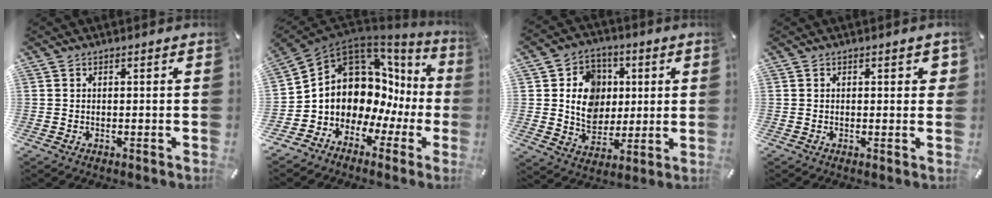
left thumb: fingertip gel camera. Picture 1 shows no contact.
{"total": 11.6, "force": [3.6, 9.6, 5.5], "torque": [-0.107, -0.062, 0.073]}
{"total": 11.1, "force": [1.0, 9.8, 5.0], "torque": [-0.076, 0.011, 0.025]}
{"total": 2.1, "force": [0.4, 1.0, 1.8], "torque": [-0.021, -0.001, 0.001]}